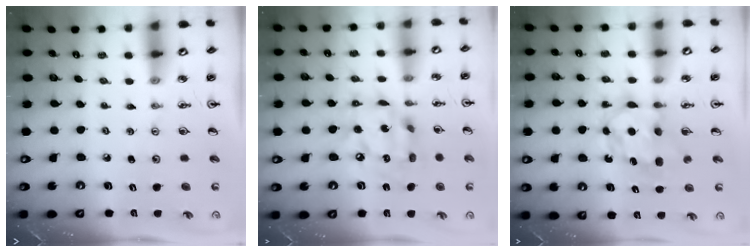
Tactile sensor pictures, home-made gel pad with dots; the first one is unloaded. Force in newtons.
{"total": 14.1, "press": 14.0, "slide": 1.1}
{"total": 7.1, "press": 7.0, "slide": 0.6}